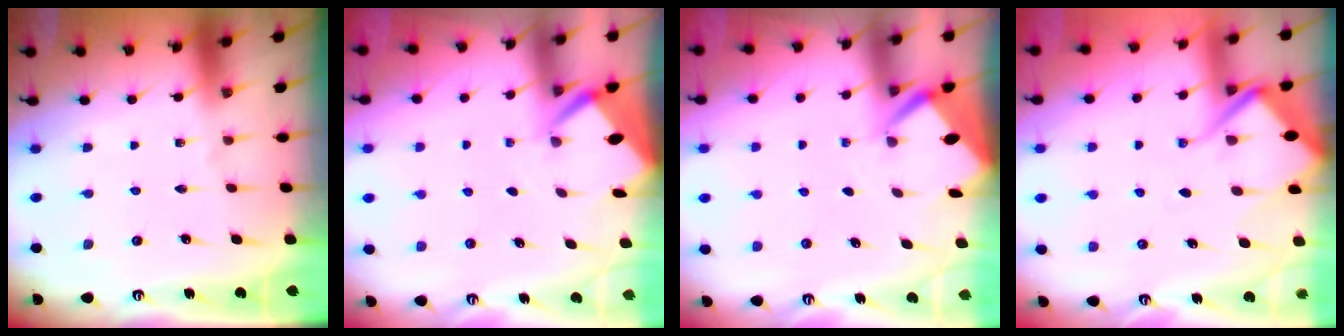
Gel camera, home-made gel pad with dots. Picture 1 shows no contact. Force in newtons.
{"total": 2.7, "press": 2.6, "slide": 0.3}
{"total": 2.7, "press": 2.7, "slide": 0.3}
{"total": 8.0, "press": 7.9, "slide": 1.0}